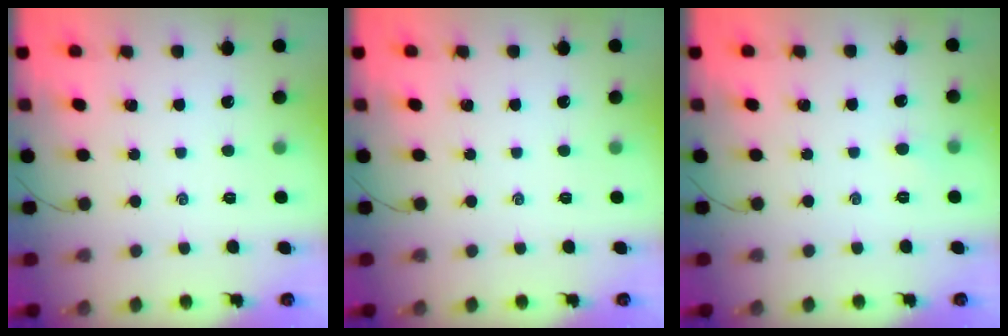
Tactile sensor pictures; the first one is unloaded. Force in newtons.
{"total": 0.0}
{"total": 3.2, "press": 3.0, "slide": 1.0}